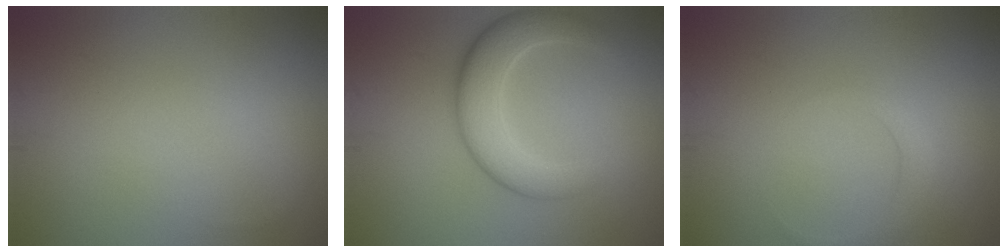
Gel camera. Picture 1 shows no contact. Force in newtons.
{"total": 5.4, "press": 5.4, "slide": 0.1}
{"total": 1.6, "press": 1.6, "slide": 0.1}